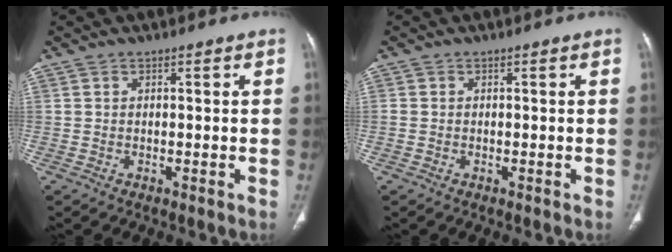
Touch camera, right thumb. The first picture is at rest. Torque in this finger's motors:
{"motor_torque": [-0.01, -0.01, 0.04, 0.51, -0.06]}